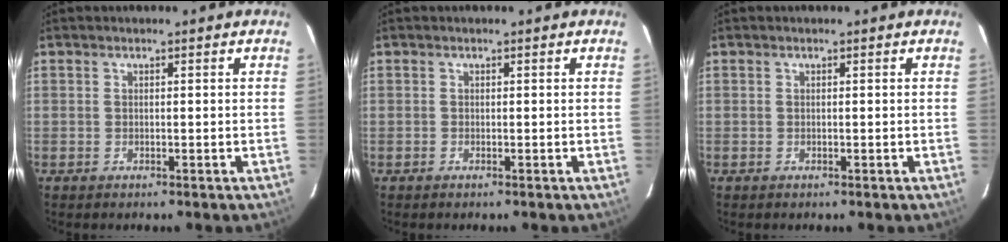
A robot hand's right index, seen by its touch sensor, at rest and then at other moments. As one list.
[{"total": 0.0}, {"total": 0.0}]